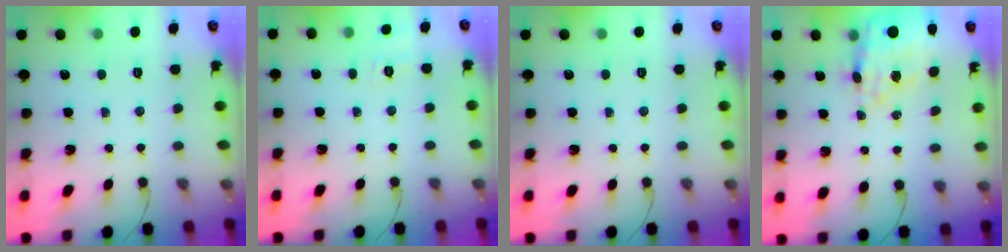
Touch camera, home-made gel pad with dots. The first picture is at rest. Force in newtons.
{"total": 2.7, "press": 2.0, "slide": 1.8}
{"total": 0.0}
{"total": 15.8, "press": 15.4, "slide": 3.4}